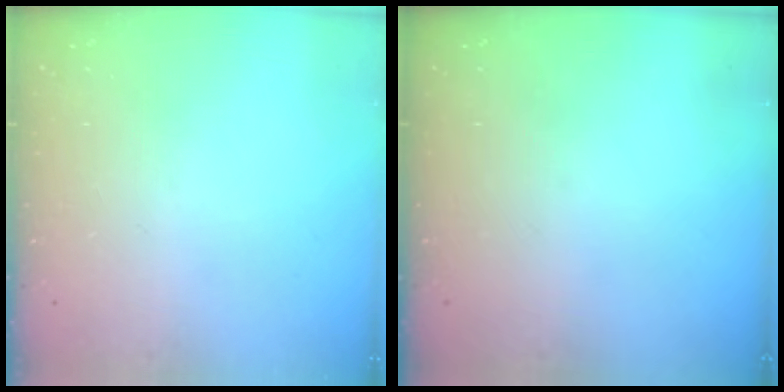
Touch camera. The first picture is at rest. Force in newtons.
{"total": 0.0}